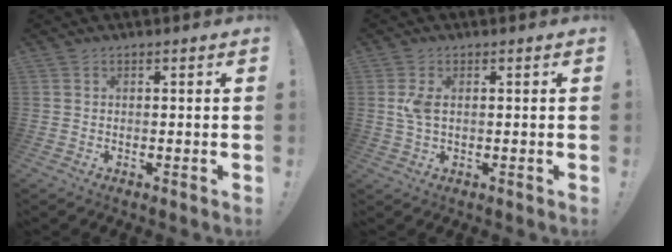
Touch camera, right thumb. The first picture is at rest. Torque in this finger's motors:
{"motor_torque": [-0.82, 0.31, 0.91, -0.20, 0.00]}